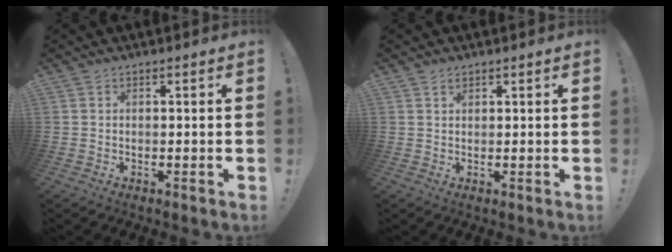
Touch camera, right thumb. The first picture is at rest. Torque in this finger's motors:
{"motor_torque": [-0.23, 0.37, 0.06, -0.10, 0.00]}